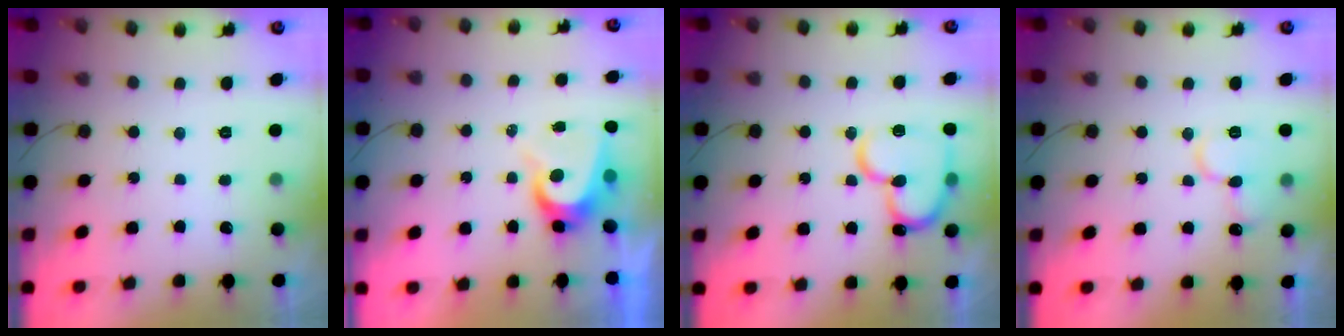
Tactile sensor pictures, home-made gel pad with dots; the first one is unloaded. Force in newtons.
{"total": 6.7, "press": 6.7, "slide": 0.5}
{"total": 18.5, "press": 18.3, "slide": 2.5}
{"total": 11.3, "press": 11.2, "slide": 1.5}